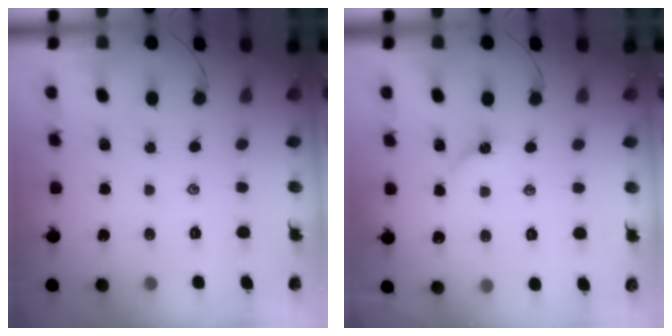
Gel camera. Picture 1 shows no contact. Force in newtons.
{"total": 2.5, "press": 2.4, "slide": 0.4}